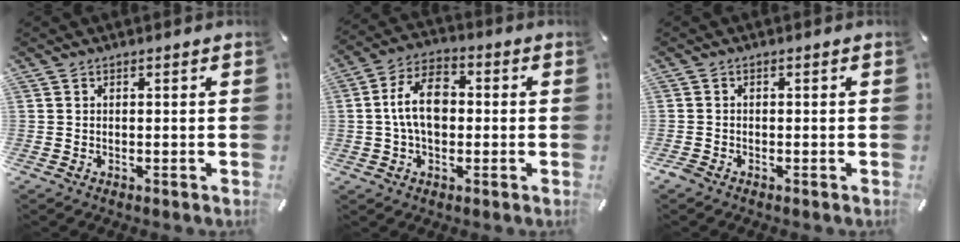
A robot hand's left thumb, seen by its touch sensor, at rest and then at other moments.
{"total": 11.1, "force": [-0.1, 7.2, 8.5], "torque": [-0.160, 0.011, -0.005]}
{"total": 1.0, "force": [-0.8, 0.5, 0.3], "torque": [-0.005, 0.002, -0.017]}